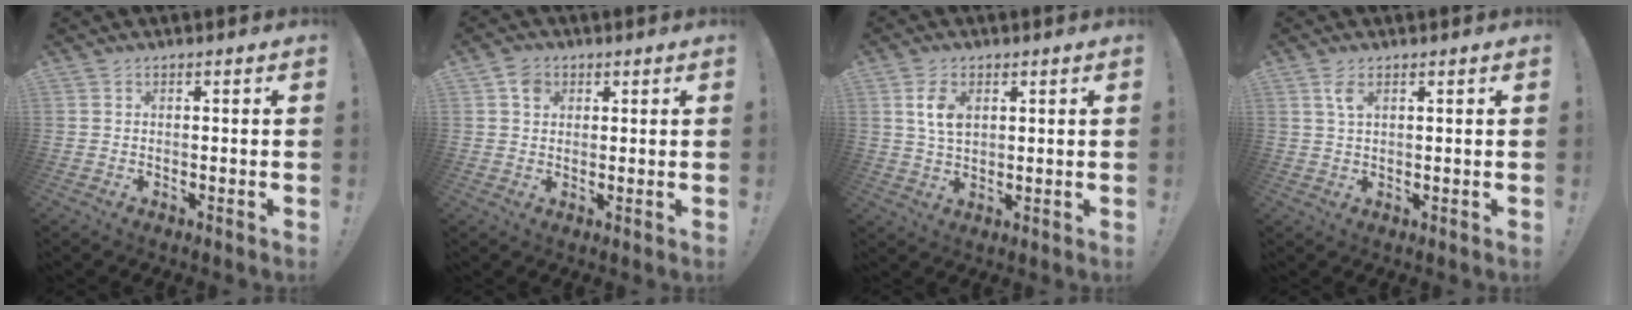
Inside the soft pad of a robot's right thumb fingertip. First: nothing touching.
{"total": 3.9, "force": [1.6, 3.1, 1.6], "torque": [-0.022, -0.001, 0.029]}
{"total": 6.5, "force": [2.2, 4.0, 4.6], "torque": [-0.077, -0.010, 0.037]}
{"total": 3.2, "force": [1.3, 1.2, 2.6], "torque": [-0.048, -0.002, 0.022]}